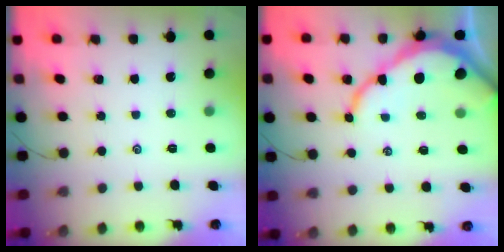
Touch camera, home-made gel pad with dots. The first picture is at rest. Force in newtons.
{"total": 10.7, "press": 10.6, "slide": 1.3}